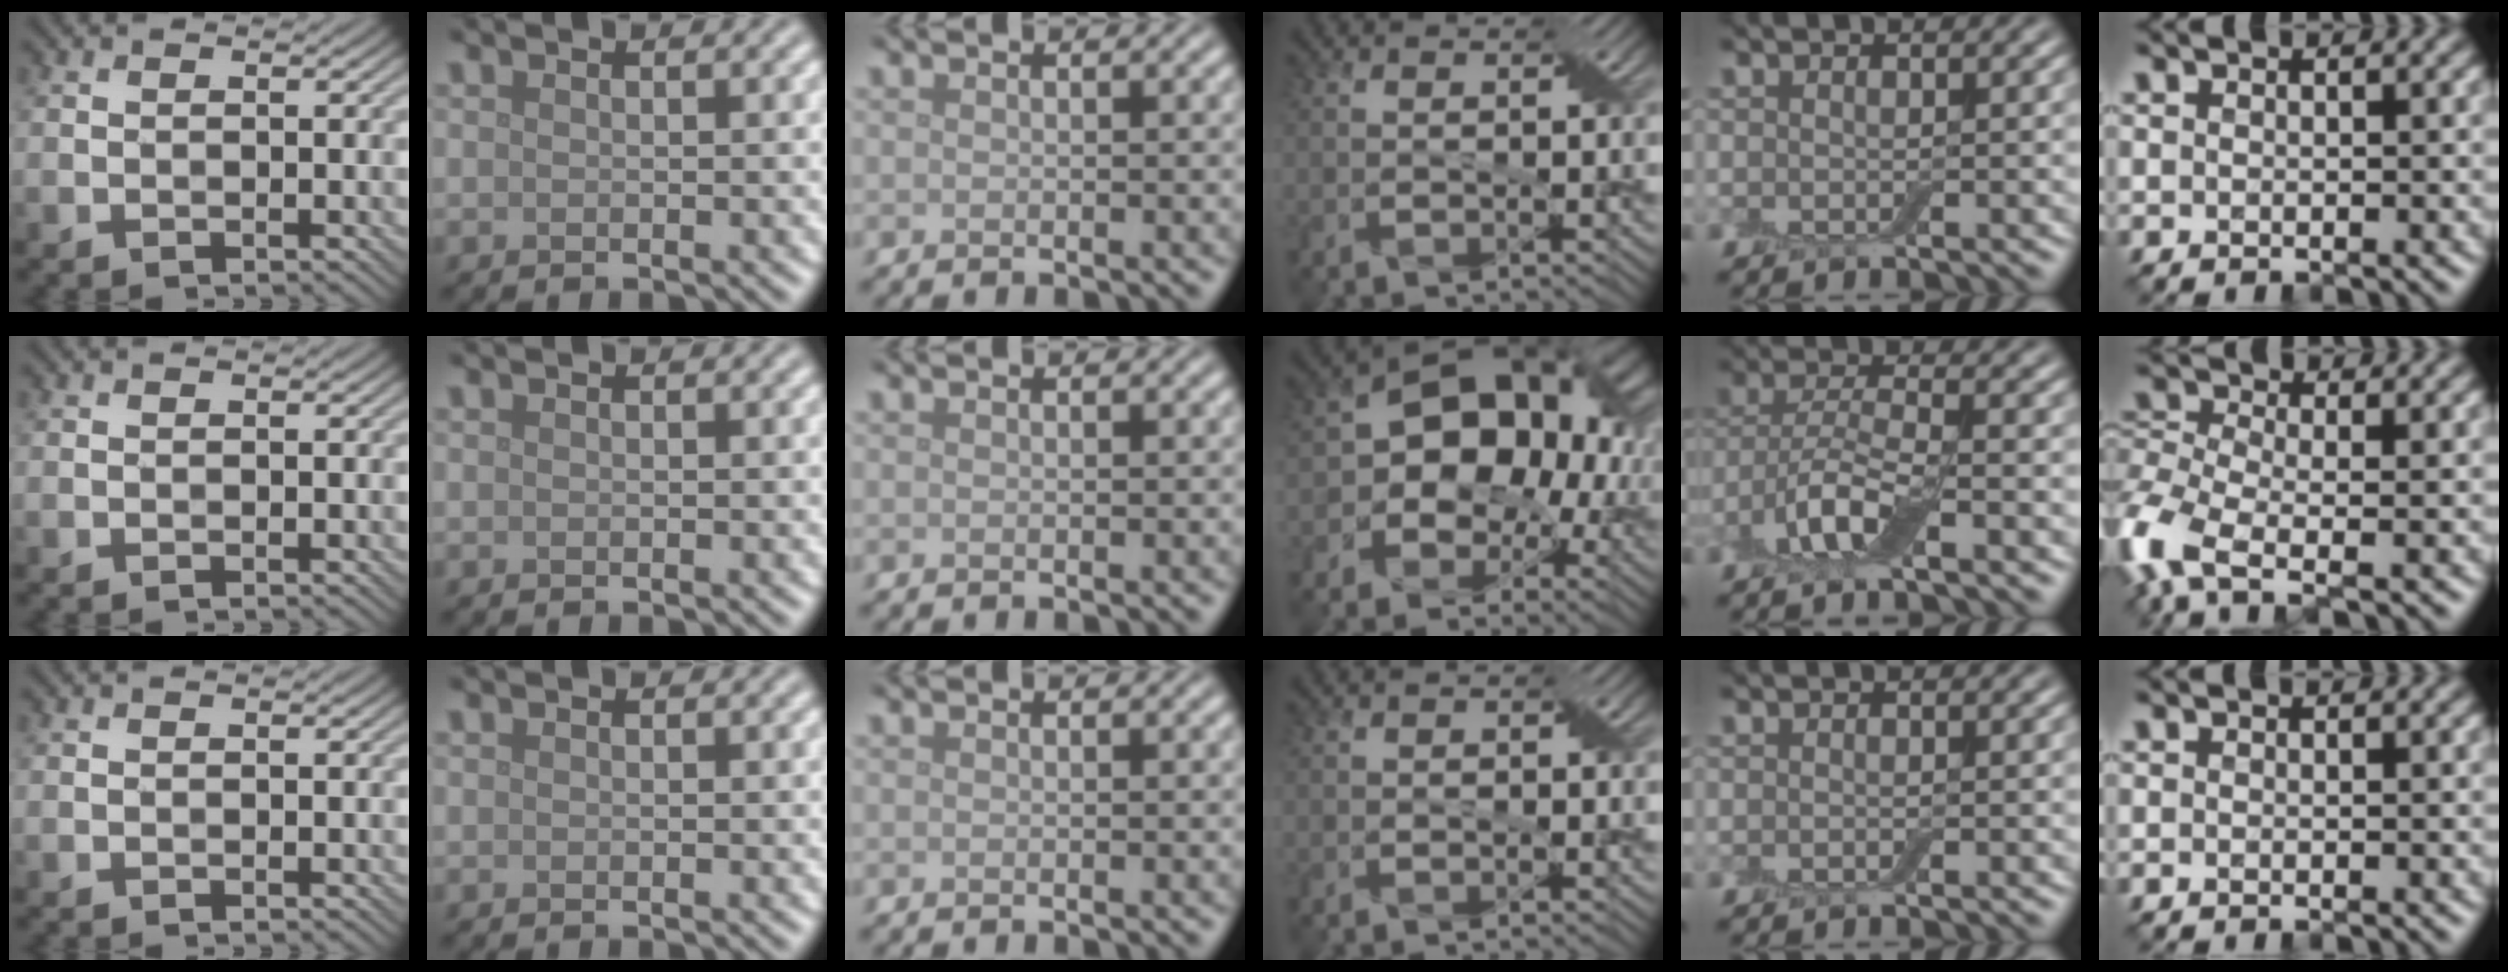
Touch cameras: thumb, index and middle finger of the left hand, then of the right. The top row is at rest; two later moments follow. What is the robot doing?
{"motion": "pour", "object": "bowl"}